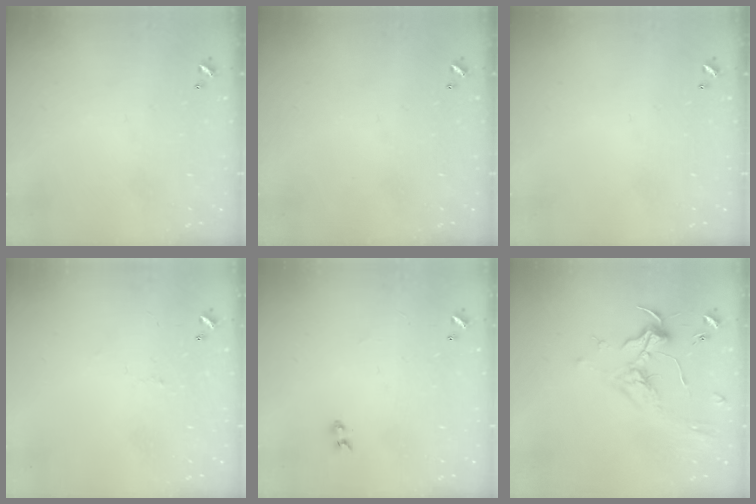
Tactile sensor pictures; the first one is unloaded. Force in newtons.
{"total": 0.0}
{"total": 0.0}
{"total": 1.6, "press": 1.5, "slide": 0.5}
{"total": 1.3, "press": 1.1, "slide": 0.7}
{"total": 2.0, "press": 1.8, "slide": 0.7}